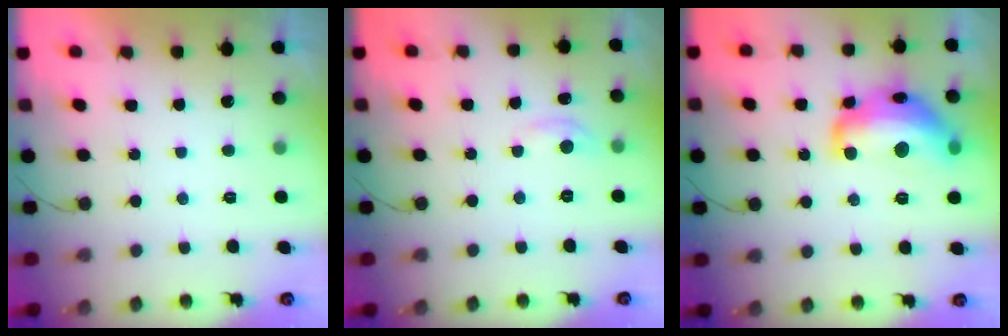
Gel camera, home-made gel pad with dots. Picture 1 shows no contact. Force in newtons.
{"total": 3.4, "press": 3.3, "slide": 0.5}
{"total": 17.2, "press": 17.2, "slide": 1.1}